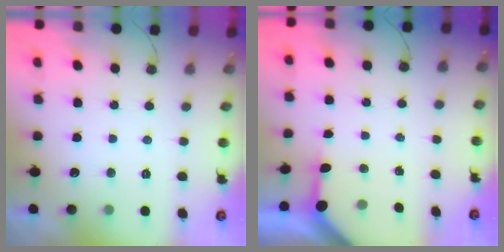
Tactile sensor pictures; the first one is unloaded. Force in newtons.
{"total": 3.6, "press": 3.6, "slide": 0.3}